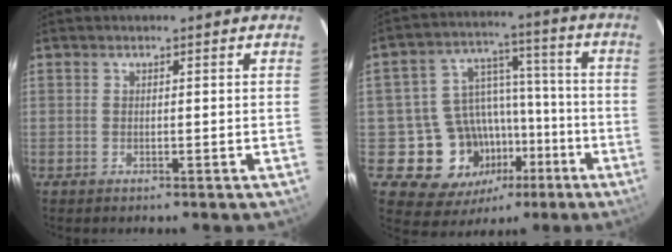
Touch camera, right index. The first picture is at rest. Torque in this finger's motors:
{"motor_torque": [0.59, -0.51, -0.05, -0.13]}